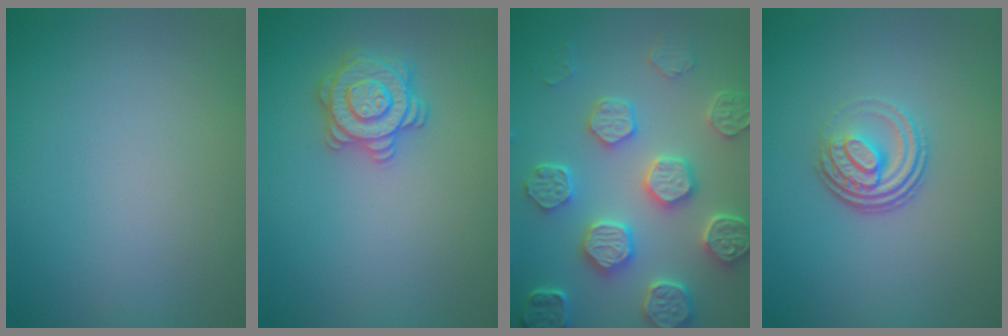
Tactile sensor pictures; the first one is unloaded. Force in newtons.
{"total": 3.1, "press": 3.0, "slide": 0.6}
{"total": 7.1, "press": 6.0, "slide": 3.8}
{"total": 3.6, "press": 2.4, "slide": 2.7}